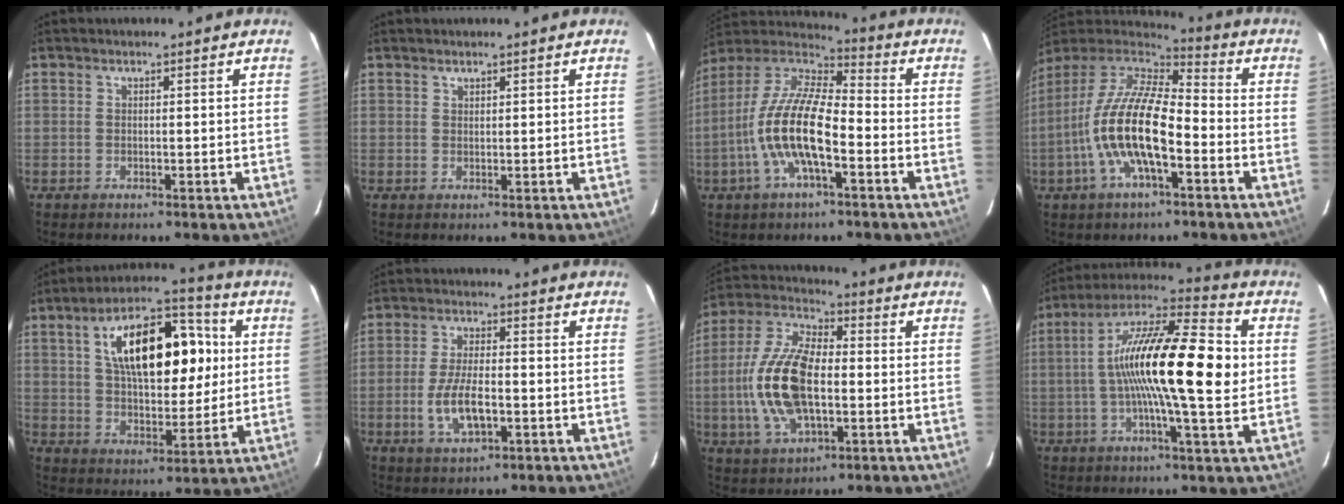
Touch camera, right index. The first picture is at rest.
{"total": 0.8, "force": [0.7, 0.4, 0.1], "torque": [-0.001, 0.002, 0.013]}
{"total": 15.5, "force": [-4.7, 5.1, 13.9], "torque": [-0.277, 0.000, -0.096]}
{"total": 16.6, "force": [-5.0, 5.7, 14.8], "torque": [-0.291, -0.004, -0.101]}
{"total": 19.0, "force": [4.9, 9.7, 15.6], "torque": [-0.265, 0.035, 0.082]}
{"total": 8.2, "force": [-2.4, 3.2, 7.1], "torque": [-0.147, -0.006, -0.042]}
{"total": 16.5, "force": [-1.9, 7.9, 14.4], "torque": [-0.303, 0.008, -0.037]}
{"total": 21.4, "force": [1.5, 4.1, 21.0], "torque": [-0.362, 0.022, 0.002]}